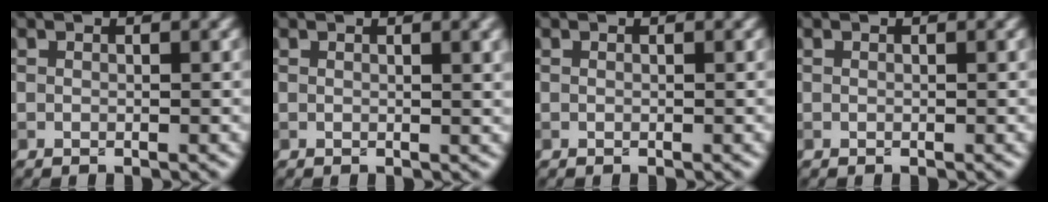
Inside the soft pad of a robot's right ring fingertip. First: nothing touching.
{"total": 2.9, "force": [1.1, 1.0, 2.5], "torque": [-0.018, 0.007, 0.012]}
{"total": 0.0}
{"total": 0.0}